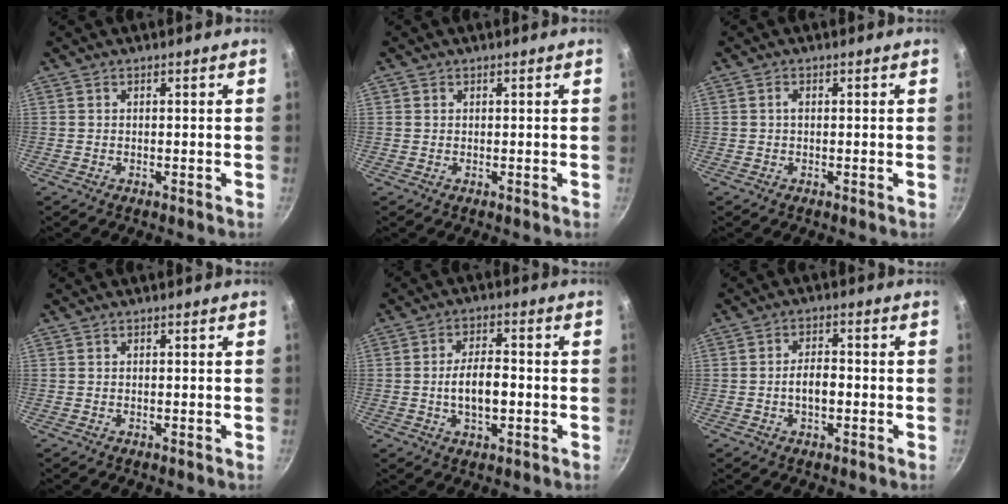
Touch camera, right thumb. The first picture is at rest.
{"total": 0.6, "force": [0.2, 0.6, 0.1], "torque": [0.001, 0.001, 0.001]}
{"total": 0.9, "force": [0.1, 0.4, 0.8], "torque": [-0.016, 0.003, -0.001]}
{"total": 0.0}
{"total": 7.8, "force": [-1.2, 3.8, 6.8], "torque": [-0.109, 0.017, -0.021]}
{"total": 4.8, "force": [-1.0, 2.5, 3.9], "torque": [-0.059, 0.017, -0.016]}